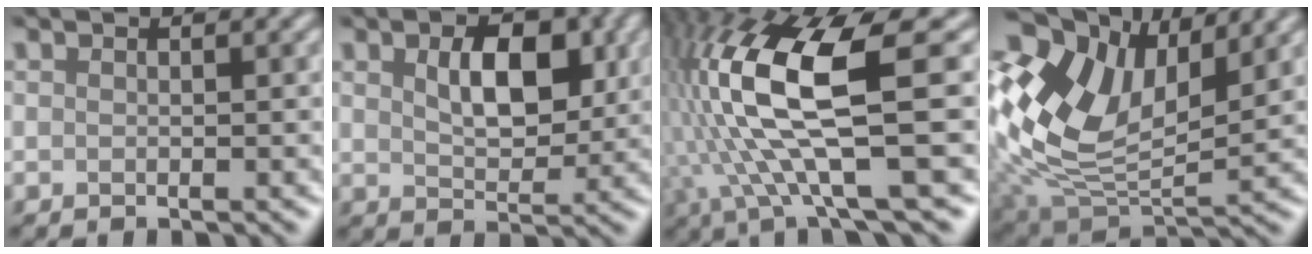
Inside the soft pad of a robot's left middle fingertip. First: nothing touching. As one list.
[{"total": 2.2, "force": [0.4, 0.7, 2.1], "torque": [-0.064, -0.024, 0.046]}, {"total": 9.2, "force": [-1.2, 1.2, 9.1], "torque": [-0.223, -0.022, 0.026]}, {"total": 9.6, "force": [3.6, 5.4, 7.0], "torque": [-0.201, -0.008, 0.110]}]